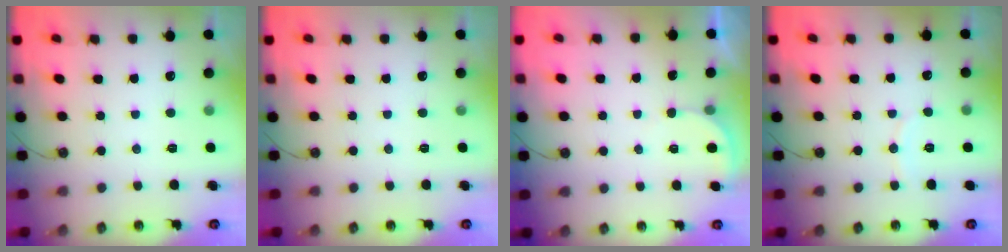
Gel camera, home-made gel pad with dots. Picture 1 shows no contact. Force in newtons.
{"total": 0.0}
{"total": 1.6, "press": 1.6, "slide": 0.1}
{"total": 3.8, "press": 3.7, "slide": 0.5}